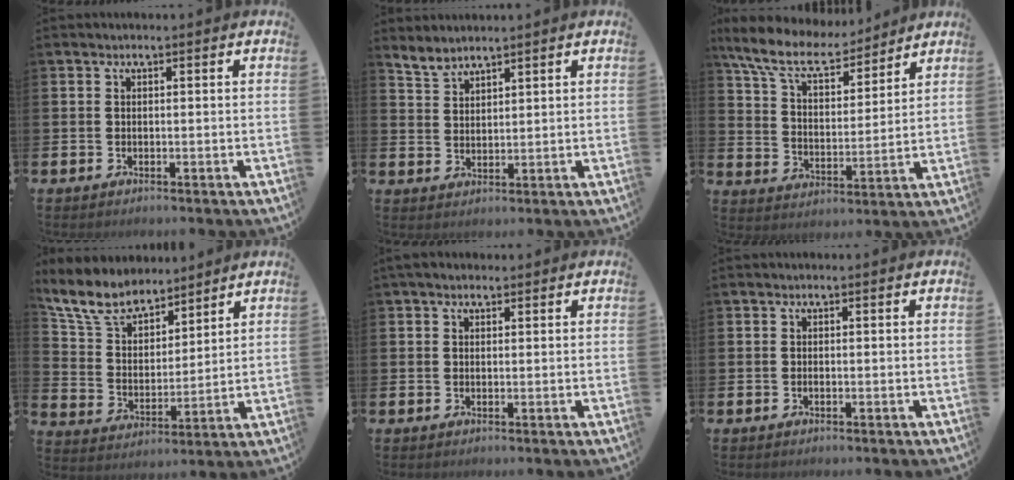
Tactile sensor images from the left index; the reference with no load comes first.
{"total": 3.1, "force": [3.1, 0.4, 0.2], "torque": [-0.018, -0.012, 0.059]}
{"total": 10.0, "force": [8.7, 2.9, 3.8], "torque": [-0.116, -0.047, 0.157]}
{"total": 8.6, "force": [7.7, 3.1, 2.2], "torque": [-0.086, -0.040, 0.142]}
{"total": 1.6, "force": [1.2, 0.9, 0.6], "torque": [0.004, 0.003, 0.017]}
{"total": 0.0}